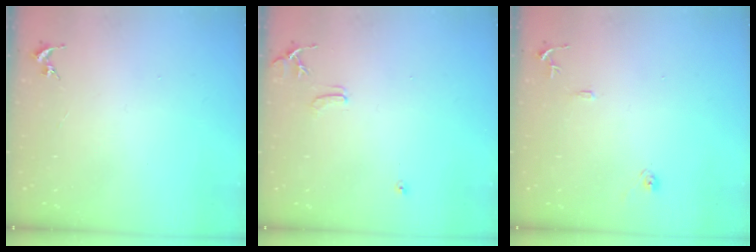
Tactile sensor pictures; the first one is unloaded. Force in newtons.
{"total": 7.9, "press": 7.9, "slide": 0.7}
{"total": 9.1, "press": 9.1, "slide": 0.8}